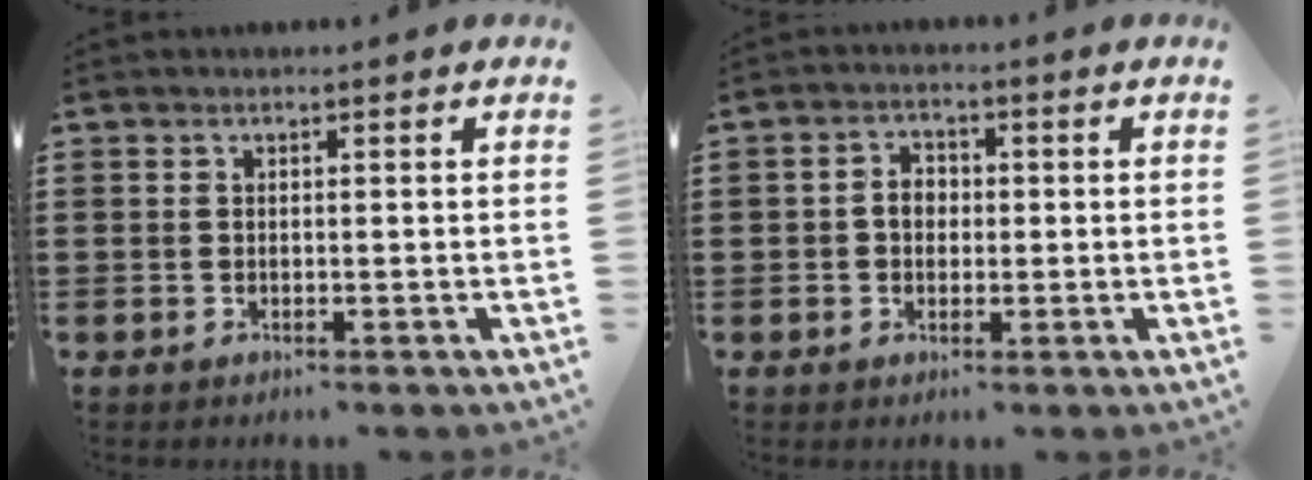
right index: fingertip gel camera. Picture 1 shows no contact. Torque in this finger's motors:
{"motor_torque": [0.24, 0.21, 0.25, 0.05]}